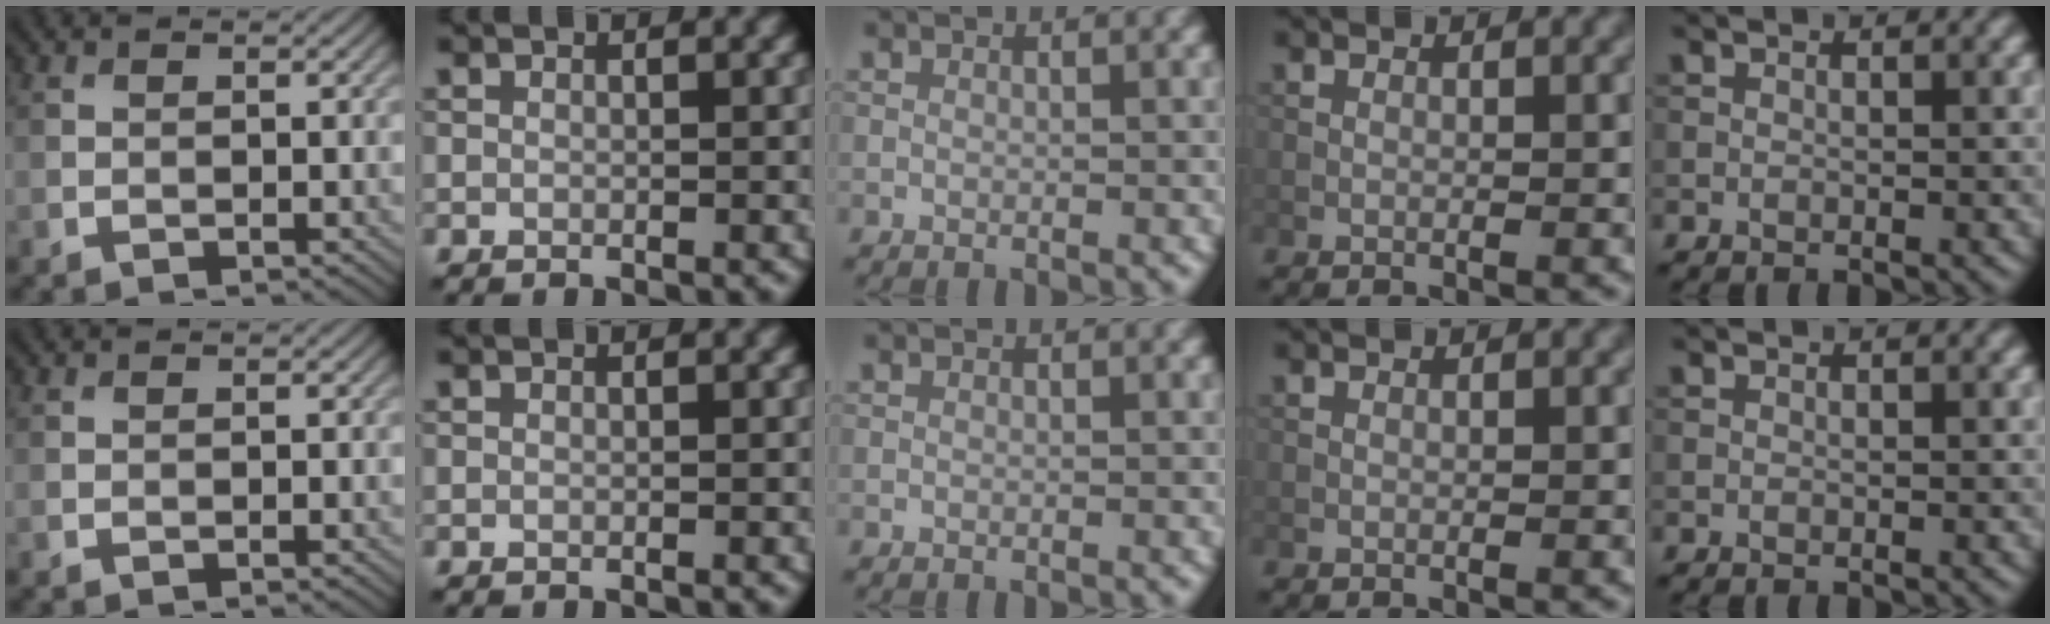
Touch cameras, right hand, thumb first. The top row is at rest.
{}